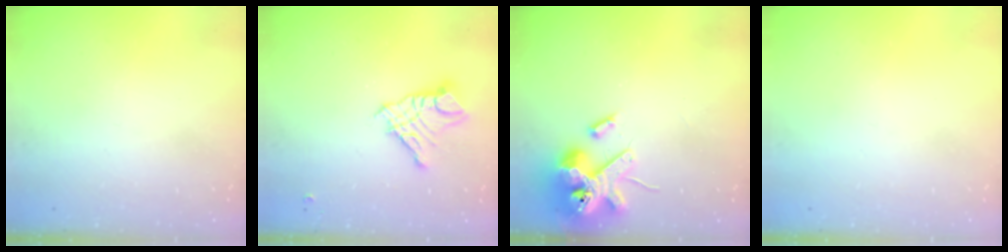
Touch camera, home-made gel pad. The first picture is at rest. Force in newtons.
{"total": 10.5, "press": 10.5, "slide": 1.0}
{"total": 16.2, "press": 16.0, "slide": 2.6}
{"total": 0.0}